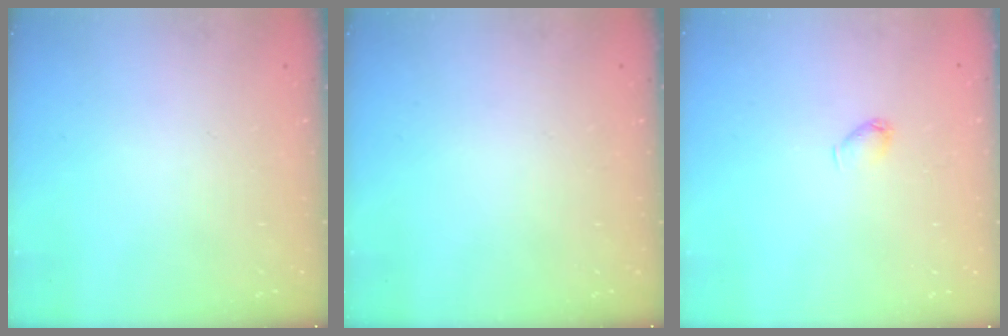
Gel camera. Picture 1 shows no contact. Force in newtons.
{"total": 0.0}
{"total": 3.0, "press": 3.0, "slide": 0.3}